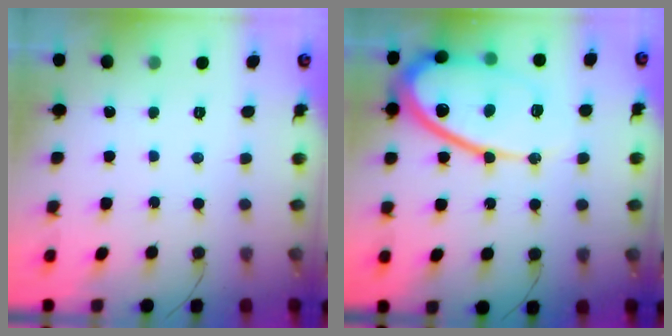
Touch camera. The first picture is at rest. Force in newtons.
{"total": 20.0, "press": 20.0, "slide": 1.8}